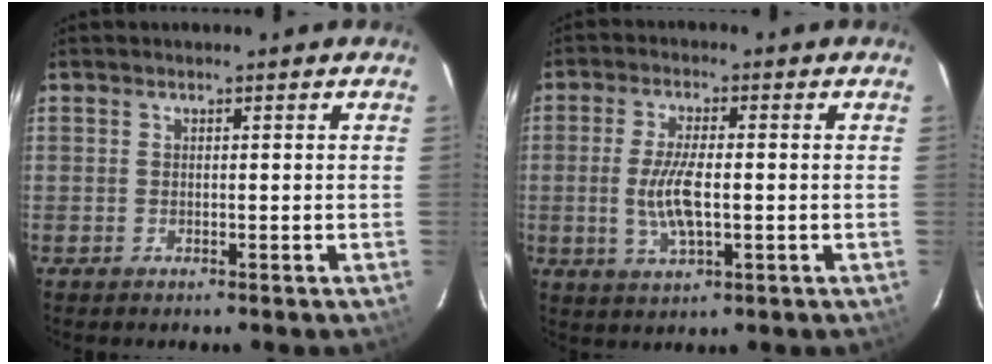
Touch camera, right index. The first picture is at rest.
{"total": 7.5, "force": [-0.9, 2.4, 7.1], "torque": [-0.144, -0.004, -0.015]}